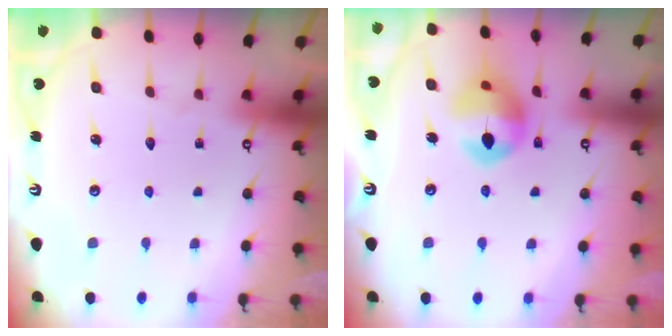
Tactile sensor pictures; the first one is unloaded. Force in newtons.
{"total": 13.2, "press": 13.1, "slide": 1.7}